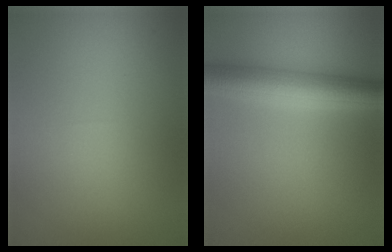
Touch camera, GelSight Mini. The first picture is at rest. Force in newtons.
{"total": 5.6, "press": 5.6, "slide": 0.2}